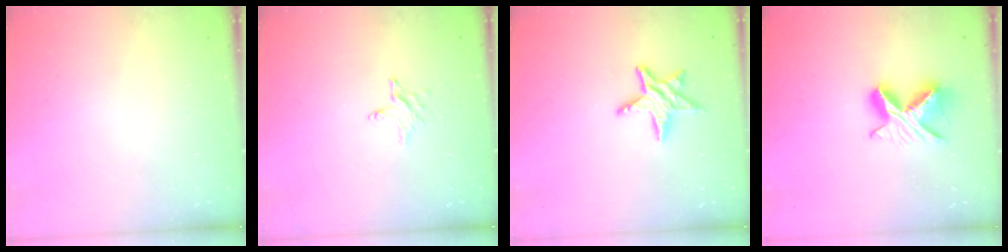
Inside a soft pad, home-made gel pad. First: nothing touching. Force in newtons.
{"total": 2.9, "press": 2.9, "slide": 0.2}
{"total": 8.9, "press": 8.9, "slide": 0.4}
{"total": 8.7, "press": 8.7, "slide": 0.2}